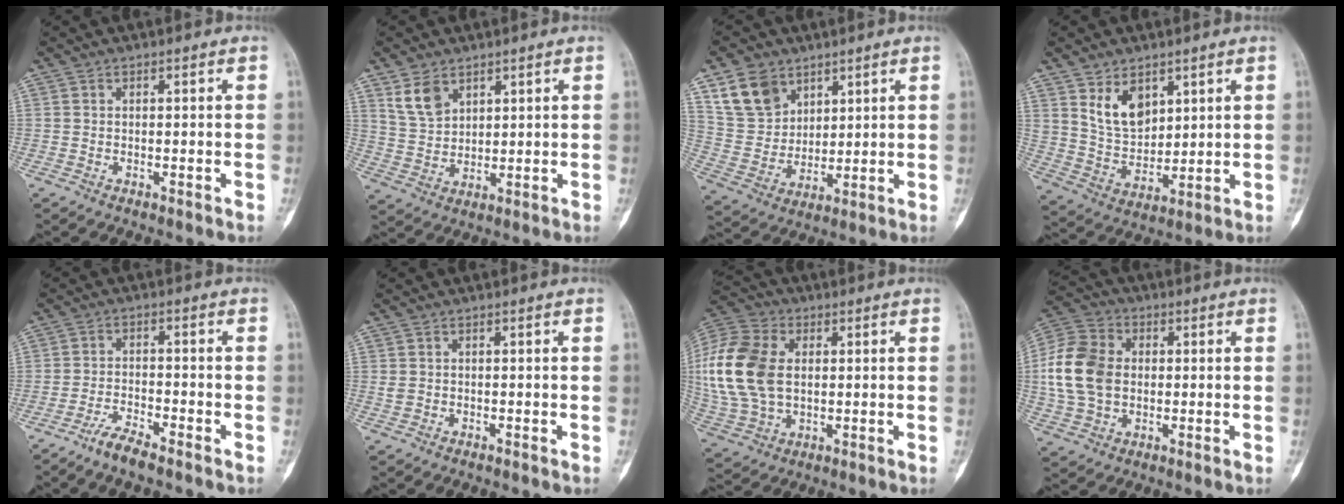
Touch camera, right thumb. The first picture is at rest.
{"total": 6.4, "force": [3.9, 4.0, 3.1], "torque": [-0.046, -0.017, 0.087]}
{"total": 11.4, "force": [6.7, 8.1, 4.3], "torque": [-0.061, -0.028, 0.141]}
{"total": 9.0, "force": [4.7, 5.8, 5.1], "torque": [-0.062, -0.034, 0.101]}
{"total": 4.6, "force": [-3.7, 0.7, 2.5], "torque": [-0.058, 0.018, -0.076]}
{"total": 0.9, "force": [-0.2, 0.7, 0.5], "torque": [-0.011, 0.001, -0.003]}
{"total": 19.4, "force": [2.0, 13.2, 14.1], "torque": [-0.307, 0.004, 0.042]}
{"total": 14.0, "force": [0.5, 10.4, 9.4], "torque": [-0.171, 0.018, 0.006]}